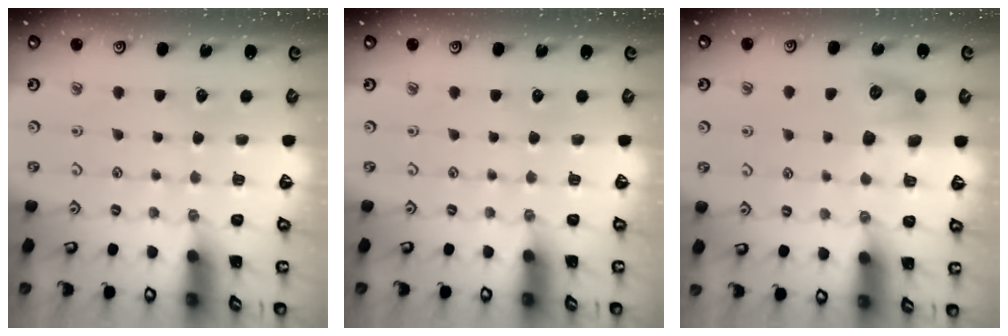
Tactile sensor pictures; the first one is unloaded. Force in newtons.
{"total": 0.0}
{"total": 8.6, "press": 8.6, "slide": 0.5}